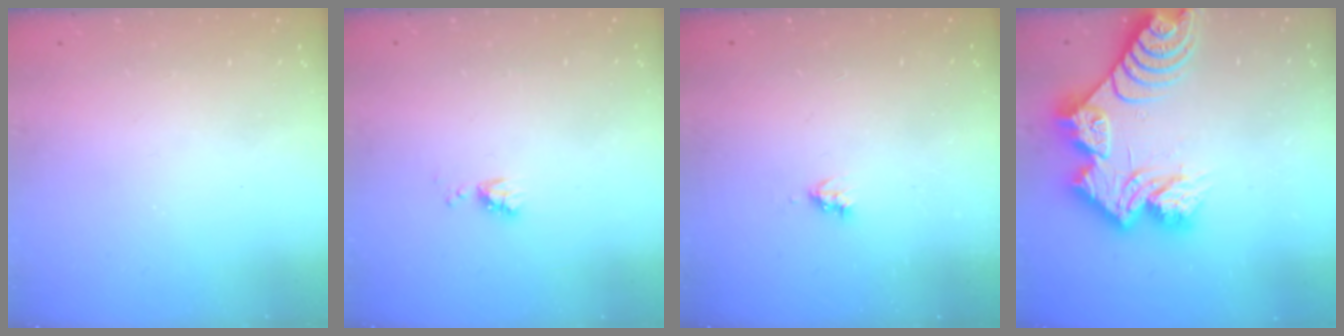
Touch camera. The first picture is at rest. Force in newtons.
{"total": 4.3, "press": 4.2, "slide": 0.7}
{"total": 2.6, "press": 2.6, "slide": 0.4}
{"total": 17.3, "press": 17.2, "slide": 1.7}